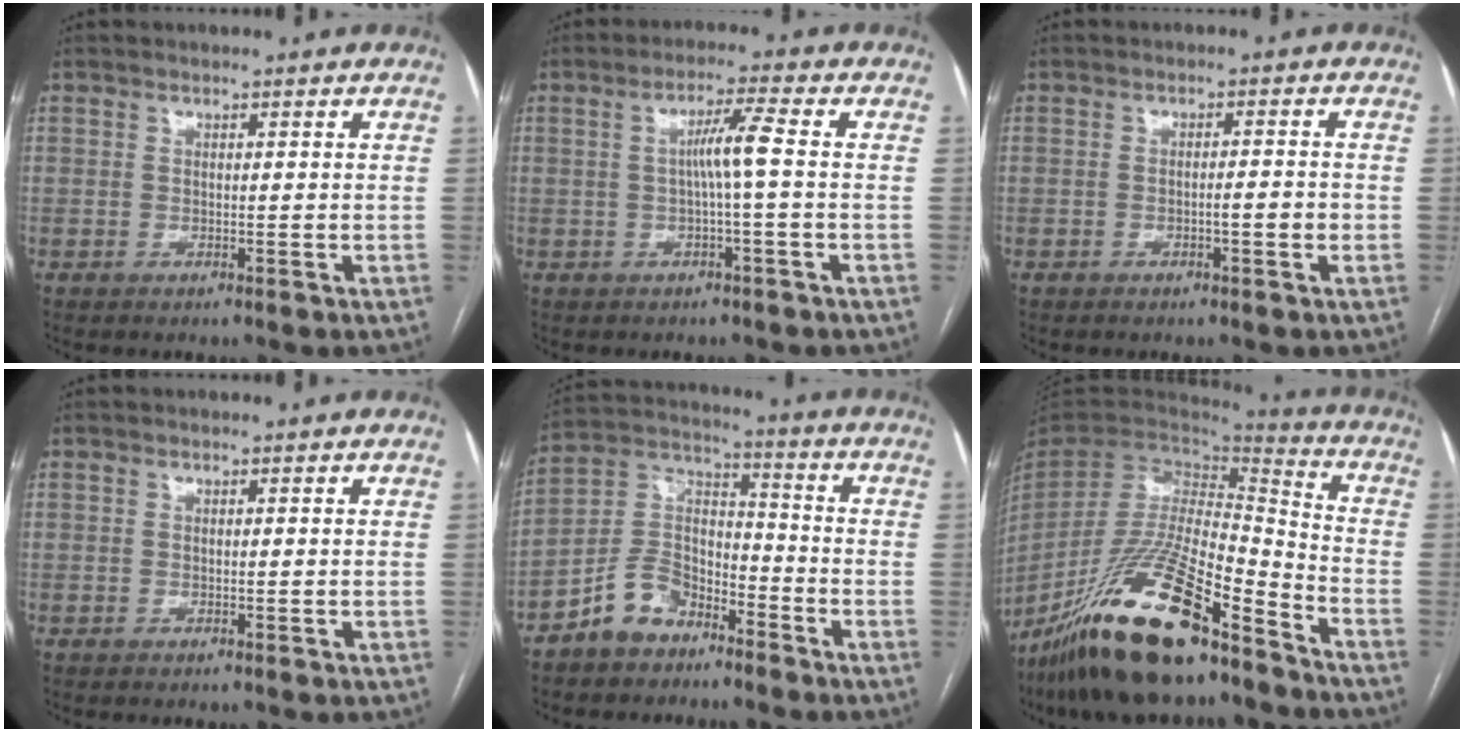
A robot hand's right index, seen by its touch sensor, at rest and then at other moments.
{"total": 4.6, "force": [-0.1, -0.7, 4.5], "torque": [-0.079, 0.011, 0.000]}
{"total": 2.5, "force": [-0.8, 0.3, 2.4], "torque": [-0.036, 0.002, -0.013]}
{"total": 0.0}
{"total": 9.2, "force": [-6.3, 5.5, 3.8], "torque": [-0.080, 0.026, -0.122]}
{"total": 23.9, "force": [-16.8, 4.9, 16.4], "torque": [-0.324, -0.036, -0.301]}